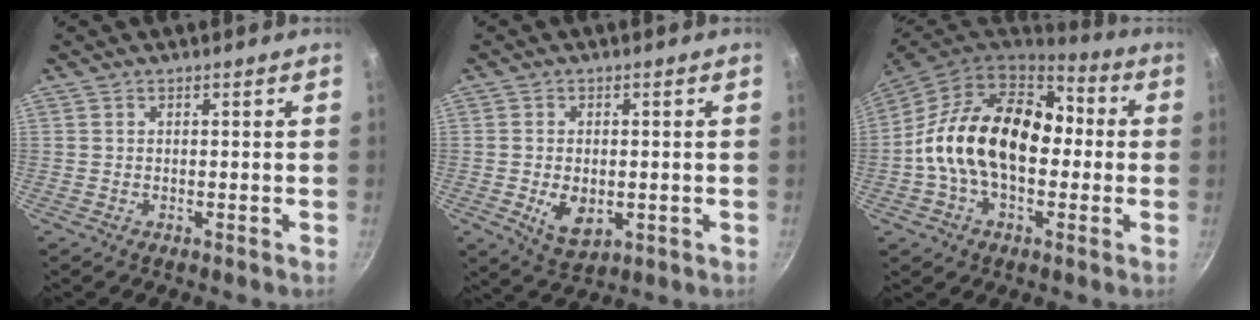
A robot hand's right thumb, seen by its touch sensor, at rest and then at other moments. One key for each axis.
{"total": 6.9, "fx": -1.1, "fy": 4.3, "fz": 5.2, "tx": -0.080, "ty": -0.008, "tz": -0.009}
{"total": 20.5, "fx": -0.2, "fy": 13.5, "fz": 15.4, "tx": -0.224, "ty": 0.039, "tz": -0.019}